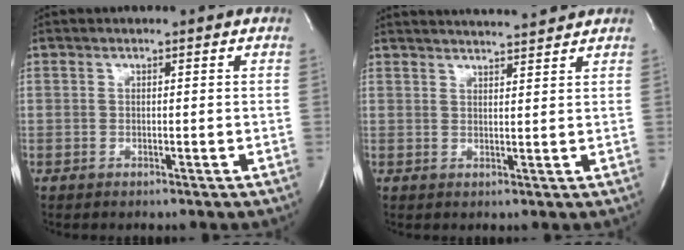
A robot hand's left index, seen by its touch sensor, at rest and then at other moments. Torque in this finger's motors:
{"motor_torque": [0.38, -0.39, 0.14, 0.03]}